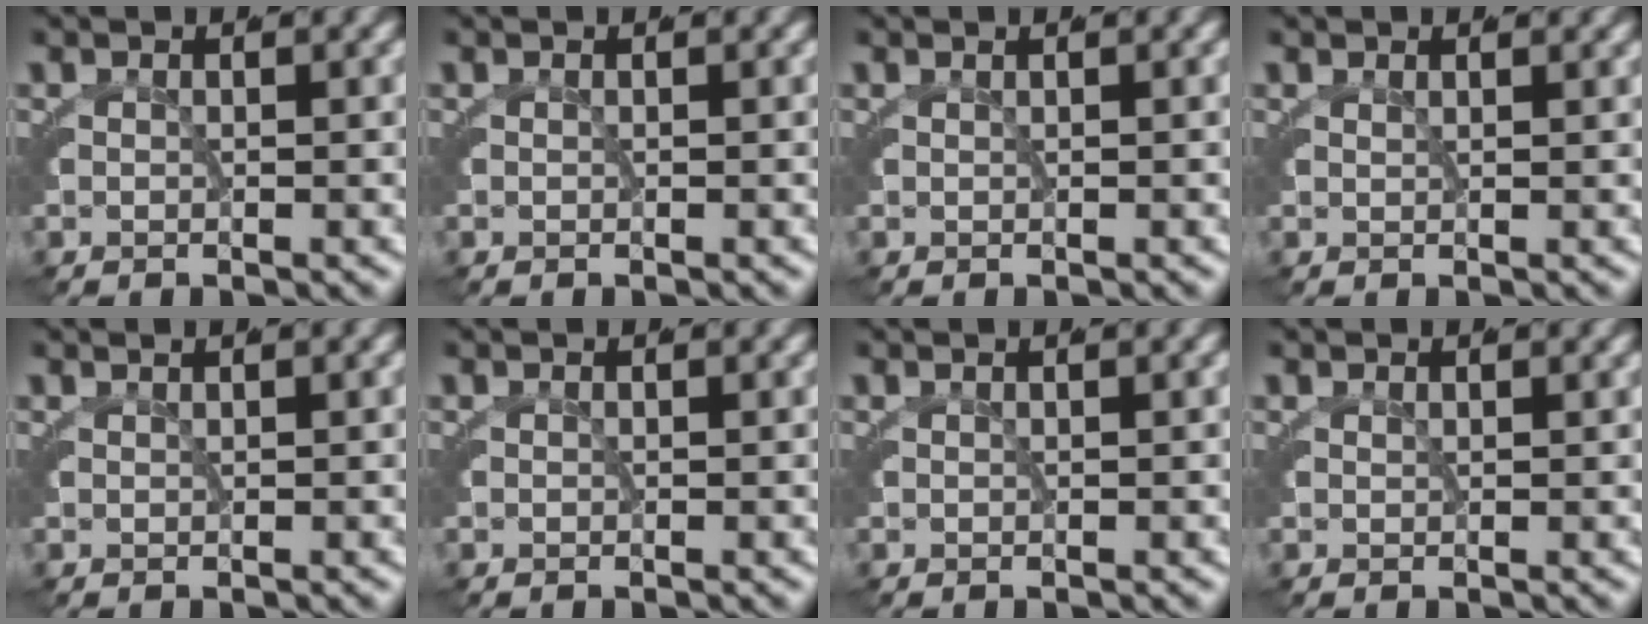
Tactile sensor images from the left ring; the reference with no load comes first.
{"total": 0.0}
{"total": 0.7, "force": [0.4, -0.5, 0.2], "torque": [0.004, 0.008, 0.006]}
{"total": 1.3, "force": [1.1, -0.6, 0.2], "torque": [0.005, 0.006, 0.016]}
{"total": 1.2, "force": [1.0, -0.5, 0.5], "torque": [0.005, 0.012, 0.015]}
{"total": 0.0}
{"total": 0.7, "force": [0.4, -0.5, 0.4], "torque": [0.003, 0.009, 0.005]}
{"total": 1.0, "force": [0.8, -0.5, 0.2], "torque": [0.004, 0.006, 0.013]}